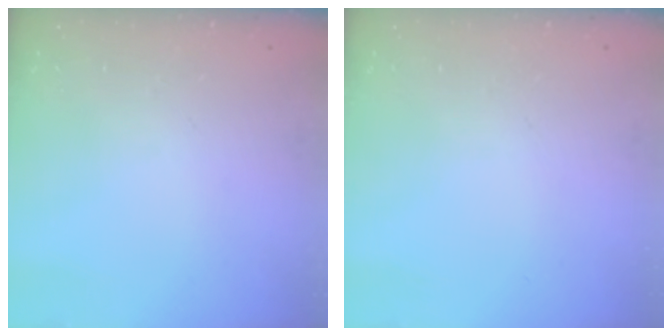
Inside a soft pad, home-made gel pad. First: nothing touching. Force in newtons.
{"total": 0.0}